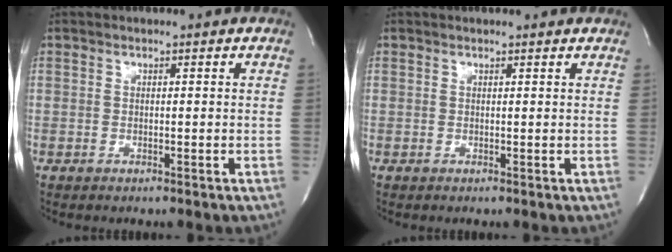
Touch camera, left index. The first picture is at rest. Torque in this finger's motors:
{"motor_torque": [0.00, -0.32, -0.05, -0.01]}